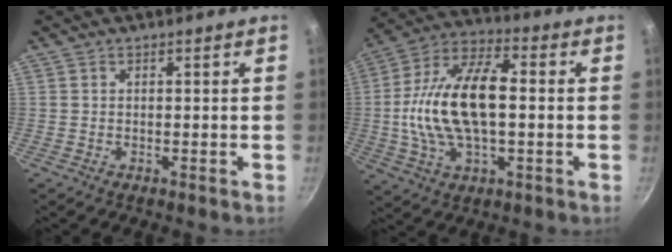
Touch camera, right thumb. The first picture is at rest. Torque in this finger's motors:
{"motor_torque": [0.39, 2.60, 2.11, -0.19, 0.65]}